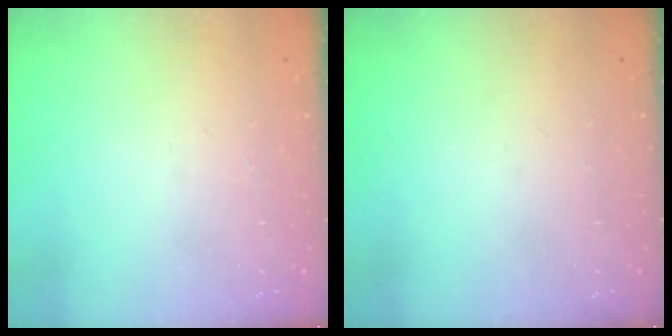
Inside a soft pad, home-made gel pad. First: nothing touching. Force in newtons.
{"total": 0.0}